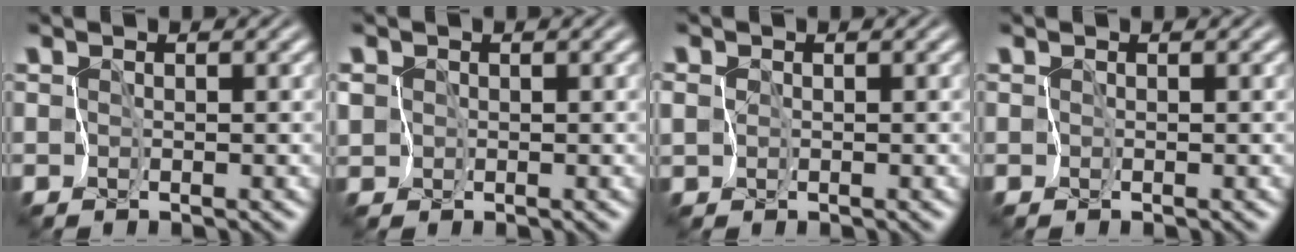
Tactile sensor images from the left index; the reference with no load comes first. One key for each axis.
{"total": 1.2, "fx": 0.0, "fy": 1.2, "fz": 0.1, "tx": -0.005, "ty": -0.006, "tz": 0.001}
{"total": 0.8, "fx": -0.1, "fy": 0.8, "fz": 0.0, "tx": -0.003, "ty": -0.006, "tz": -0.002}
{"total": 0.0}